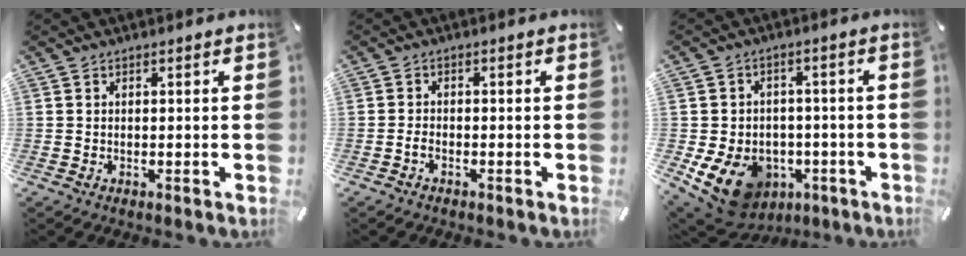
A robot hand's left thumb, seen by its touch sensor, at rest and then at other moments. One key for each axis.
{"total": 1.7, "fx": -1.0, "fy": 0.8, "fz": 1.0, "tx": -0.020, "ty": 0.003, "tz": -0.020}
{"total": 12.6, "fx": -5.3, "fy": 9.6, "fz": 6.2, "tx": -0.129, "ty": 0.021, "tz": -0.090}